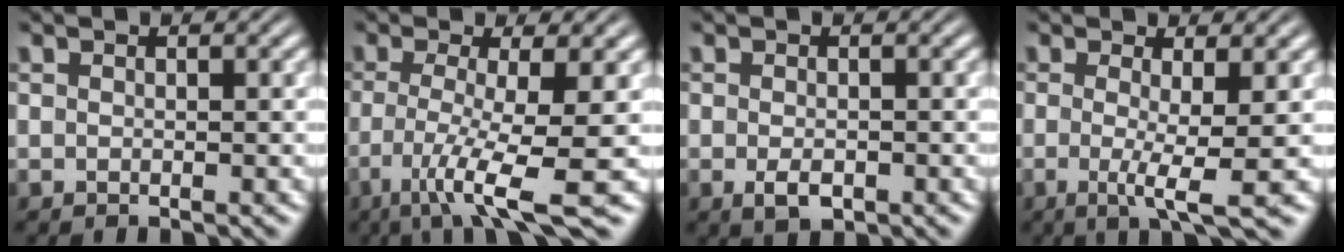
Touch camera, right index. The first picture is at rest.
{"total": 7.4, "force": [-4.2, 1.0, 6.1], "torque": [-0.109, -0.041, -0.046]}
{"total": 2.2, "force": [-1.1, 1.1, 1.5], "torque": [-0.029, -0.016, -0.008]}
{"total": 3.8, "force": [-0.9, -0.2, 3.7], "torque": [-0.070, -0.030, -0.006]}